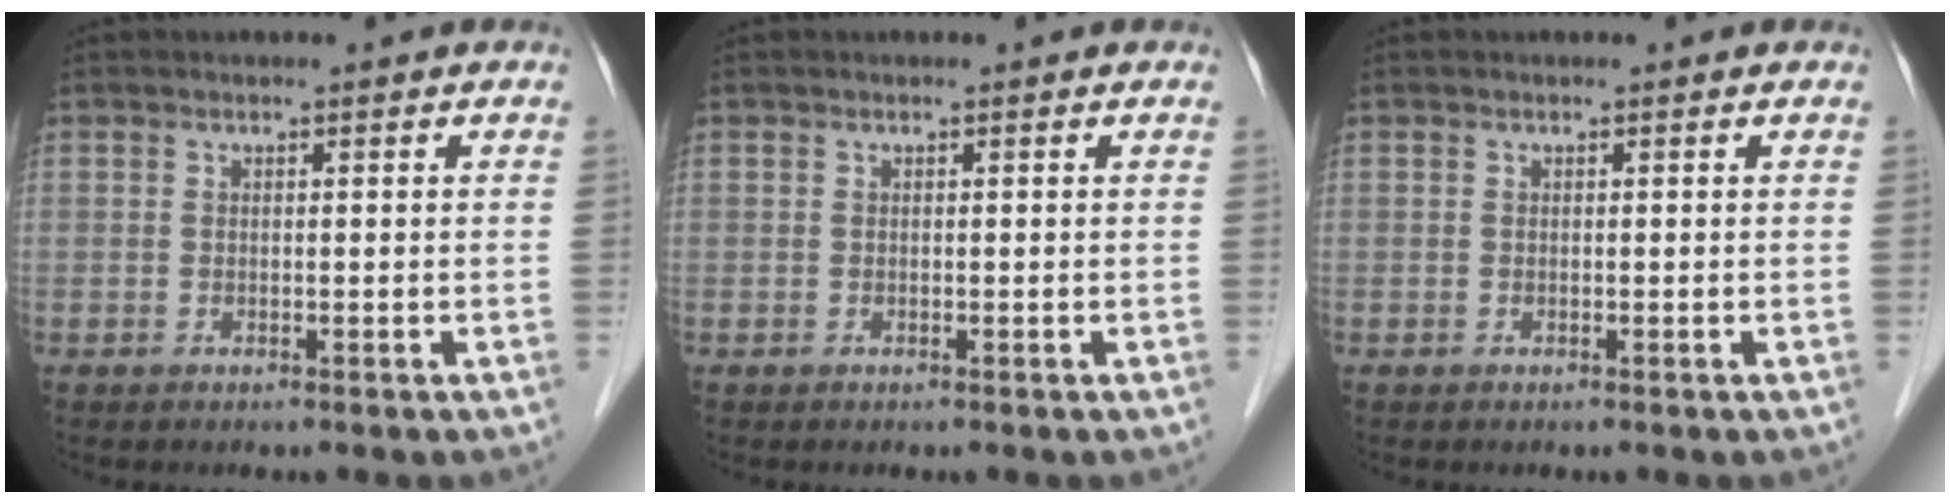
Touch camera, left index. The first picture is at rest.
{"total": 0.0}
{"total": 0.0}